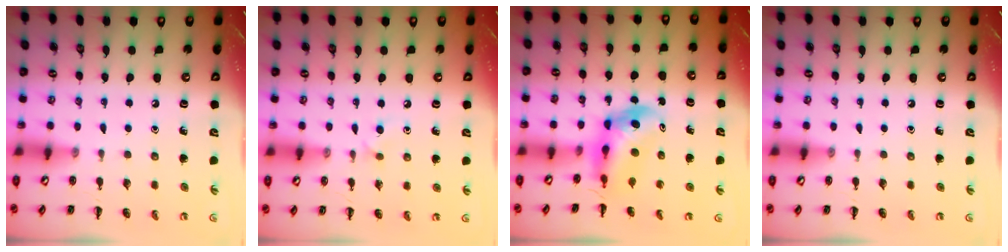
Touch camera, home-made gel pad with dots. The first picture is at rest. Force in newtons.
{"total": 4.3, "press": 4.1, "slide": 1.3}
{"total": 4.5, "press": 4.3, "slide": 1.2}
{"total": 0.0}